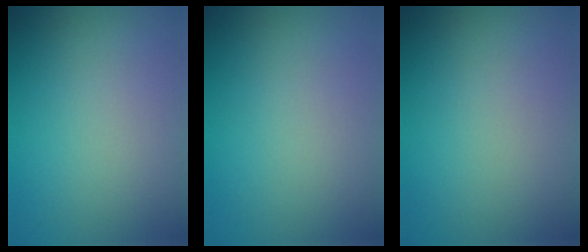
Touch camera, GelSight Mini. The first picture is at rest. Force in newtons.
{"total": 0.0}
{"total": 0.0}